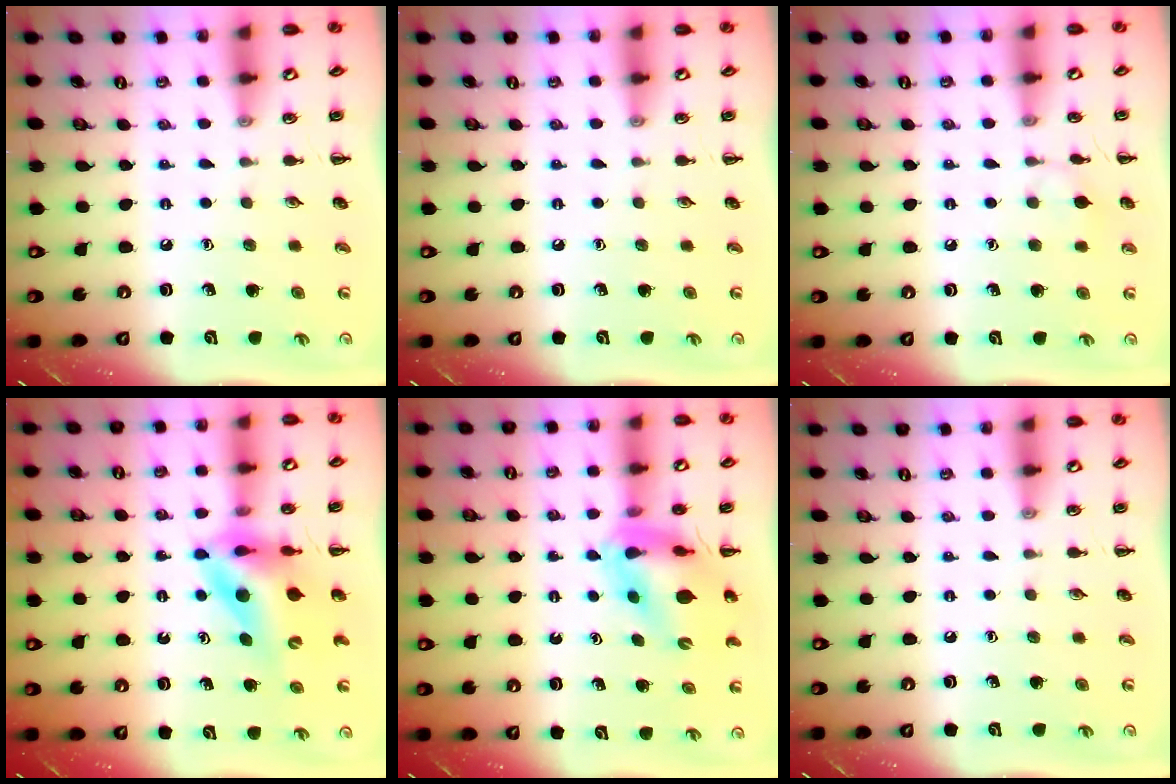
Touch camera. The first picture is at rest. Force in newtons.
{"total": 0.0}
{"total": 5.8, "press": 5.5, "slide": 1.8}
{"total": 10.3, "press": 9.8, "slide": 3.2}
{"total": 11.2, "press": 10.7, "slide": 3.4}
{"total": 0.0}